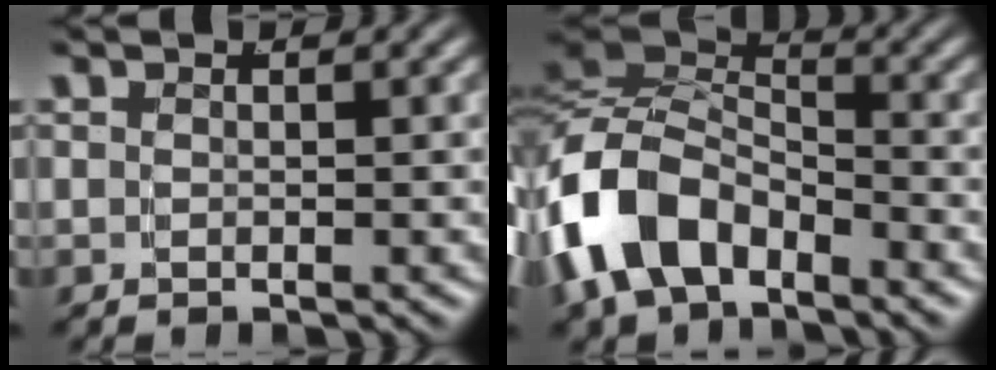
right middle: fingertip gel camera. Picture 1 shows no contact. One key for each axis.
{"total": 9.1, "fx": -1.6, "fy": 7.1, "fz": 5.5, "tx": -0.141, "ty": -0.022, "tz": -0.027}